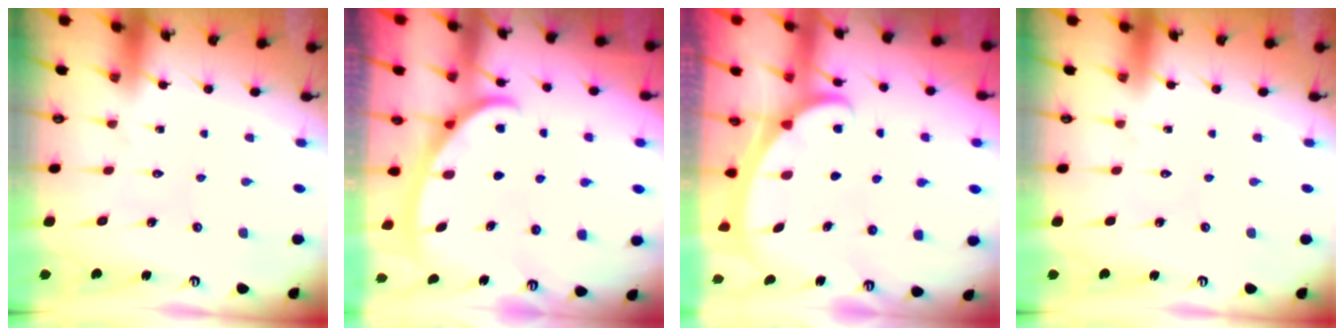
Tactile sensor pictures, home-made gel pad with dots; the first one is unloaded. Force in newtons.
{"total": 2.8, "press": 2.8, "slide": 0.4}
{"total": 2.2, "press": 2.2, "slide": 0.3}
{"total": 0.0}